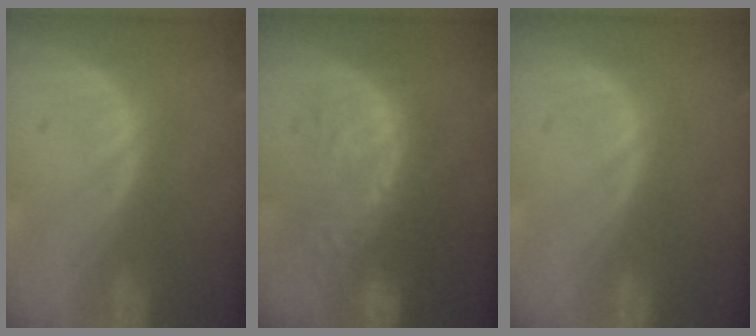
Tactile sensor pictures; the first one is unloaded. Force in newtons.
{"total": 9.6, "press": 9.1, "slide": 3.0}
{"total": 0.0}